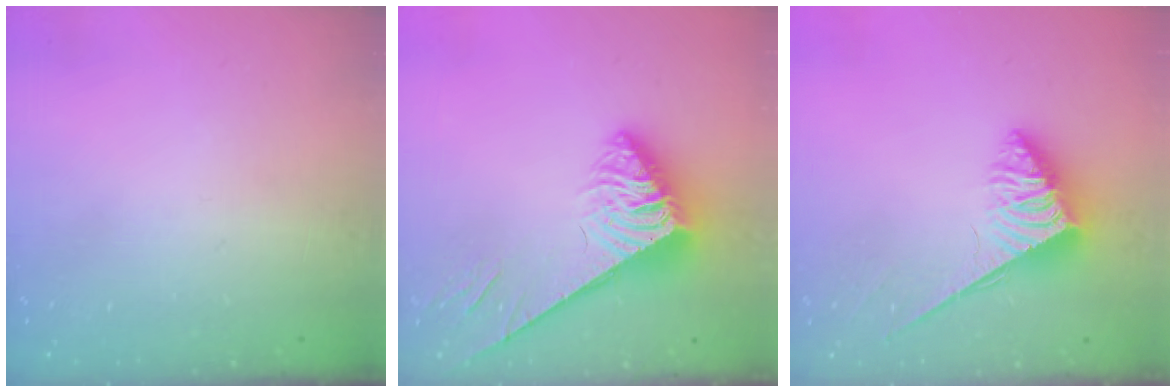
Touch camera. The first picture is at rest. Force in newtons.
{"total": 6.7, "press": 6.6, "slide": 0.7}
{"total": 3.8, "press": 3.8, "slide": 0.3}